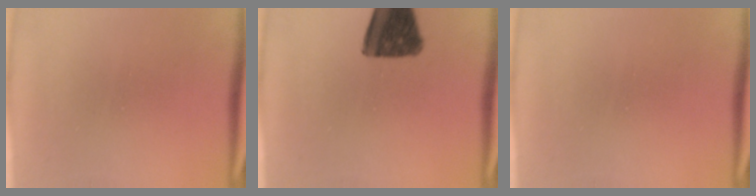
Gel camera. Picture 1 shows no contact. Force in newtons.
{"total": 14.4}
{"total": 0.0}